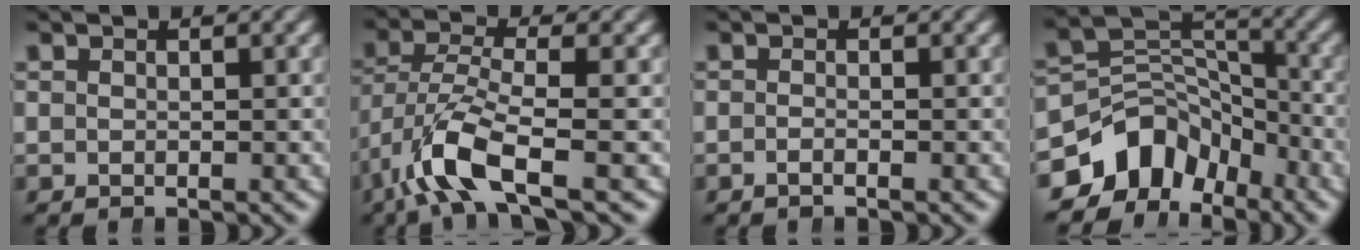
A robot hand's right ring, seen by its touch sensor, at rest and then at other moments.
{"total": 5.6, "force": [-1.7, 2.6, 4.6], "torque": [-0.123, -0.034, -0.010]}
{"total": 0.9, "force": [-0.8, 0.1, 0.5], "torque": [-0.012, 0.000, -0.018]}
{"total": 10.7, "force": [-4.2, 8.2, 5.4], "torque": [-0.079, -0.019, -0.071]}